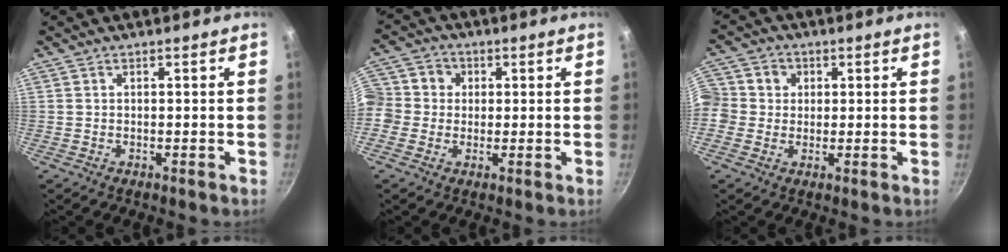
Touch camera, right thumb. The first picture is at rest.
{"total": 10.9, "force": [0.7, 10.1, 4.0], "torque": [-0.076, 0.026, -0.005]}
{"total": 9.9, "force": [0.8, 9.3, 3.4], "torque": [-0.064, 0.020, -0.004]}